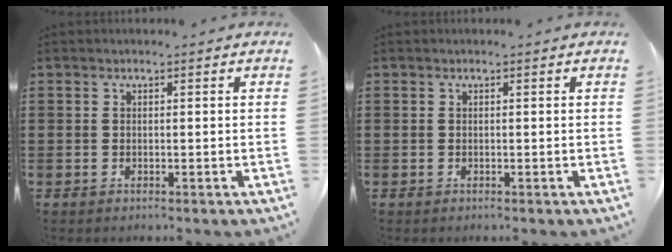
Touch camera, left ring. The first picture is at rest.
{"total": 0.0}